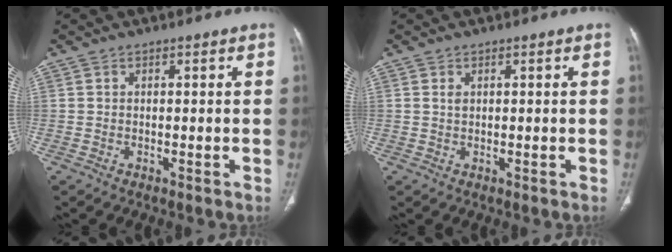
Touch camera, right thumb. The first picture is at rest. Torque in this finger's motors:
{"motor_torque": [0.36, 0.61, 0.31, 0.06, -0.08]}